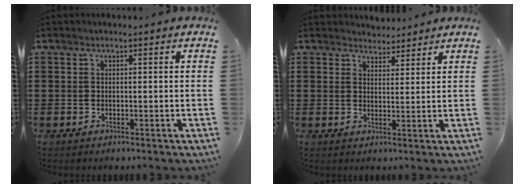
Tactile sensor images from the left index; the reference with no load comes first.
{"total": 2.9, "force": [2.7, 1.0, -0.3], "torque": [-0.005, -0.003, 0.052]}